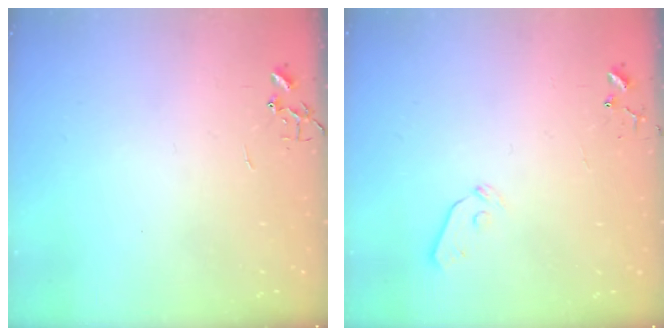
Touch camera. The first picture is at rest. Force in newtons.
{"total": 4.4, "press": 4.3, "slide": 0.6}